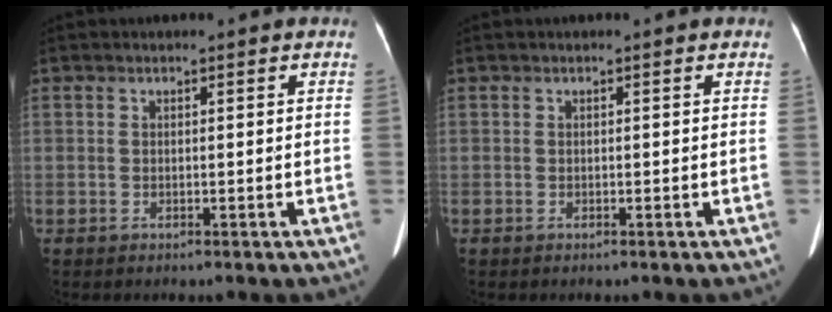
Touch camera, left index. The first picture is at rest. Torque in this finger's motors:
{"motor_torque": [0.00, 0.00, 0.00, 0.00]}